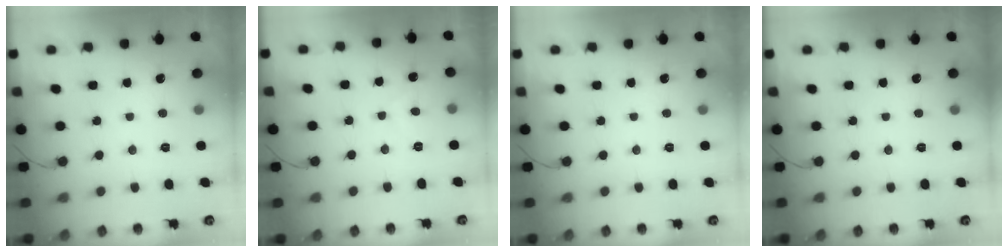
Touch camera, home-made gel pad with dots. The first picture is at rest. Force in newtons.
{"total": 1.8, "press": 1.7, "slide": 0.7}
{"total": 0.0}
{"total": 0.0}